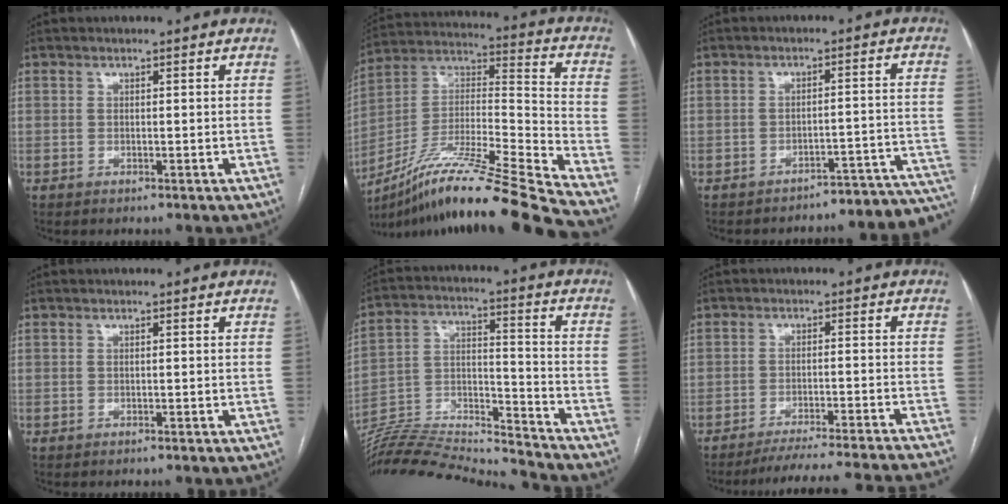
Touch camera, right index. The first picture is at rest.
{"total": 25.3, "force": [-20.6, -1.5, 14.6], "torque": [-0.245, -0.011, -0.364]}
{"total": 15.6, "force": [-15.3, 1.8, 2.1], "torque": [0.031, 0.034, -0.168]}
{"total": 1.7, "force": [-1.6, 0.2, 0.7], "torque": [-0.012, -0.001, -0.018]}
{"total": 24.8, "force": [-23.7, 1.4, 7.5], "torque": [-0.161, 0.006, -0.376]}
{"total": 20.5, "force": [-19.4, -1.5, 6.3], "torque": [-0.050, -0.030, -0.251]}